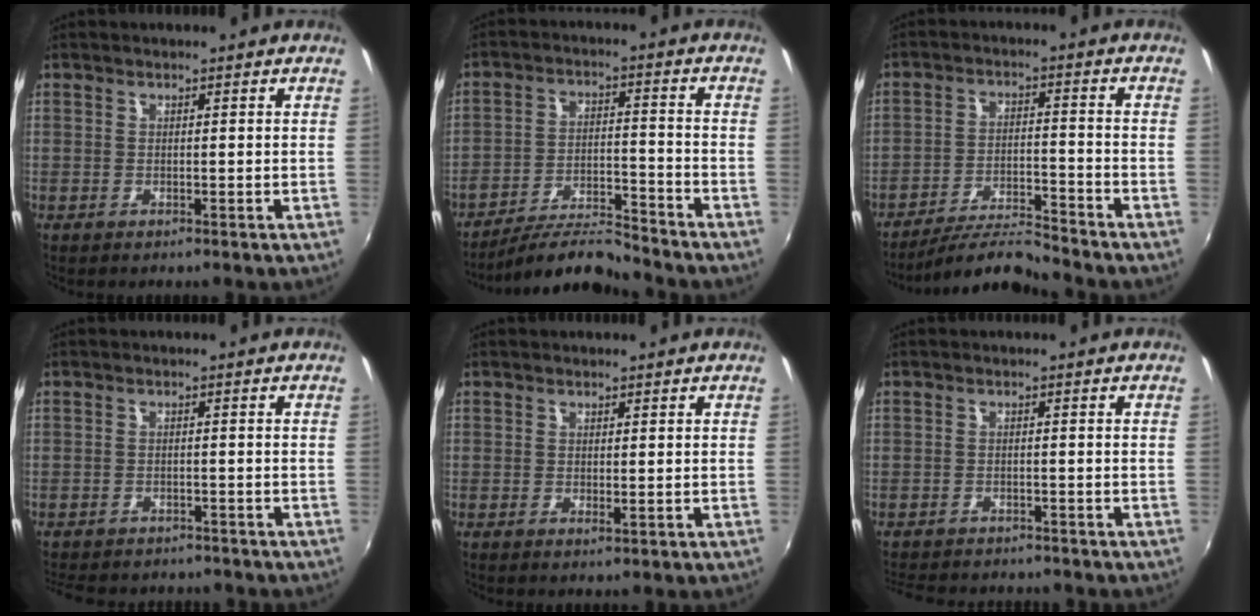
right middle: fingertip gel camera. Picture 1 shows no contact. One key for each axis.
{"total": 9.6, "fx": -9.2, "fy": 0.5, "fz": 2.6, "tx": -0.060, "ty": 0.003, "tz": -0.161}
{"total": 8.5, "fx": -8.2, "fy": -0.3, "fz": 2.2, "tx": -0.058, "ty": 0.002, "tz": -0.150}
{"total": 9.8, "fx": -8.5, "fy": 3.2, "fz": 3.6, "tx": -0.086, "ty": -0.016, "tz": -0.121}
{"total": 0.6, "fx": 0.2, "fy": -0.1, "fz": 0.6, "tx": -0.011, "ty": 0.000, "tz": 0.004}
{"total": 8.7, "fx": -7.9, "fy": 2.2, "fz": 3.0, "tx": -0.077, "ty": -0.015, "tz": -0.118}